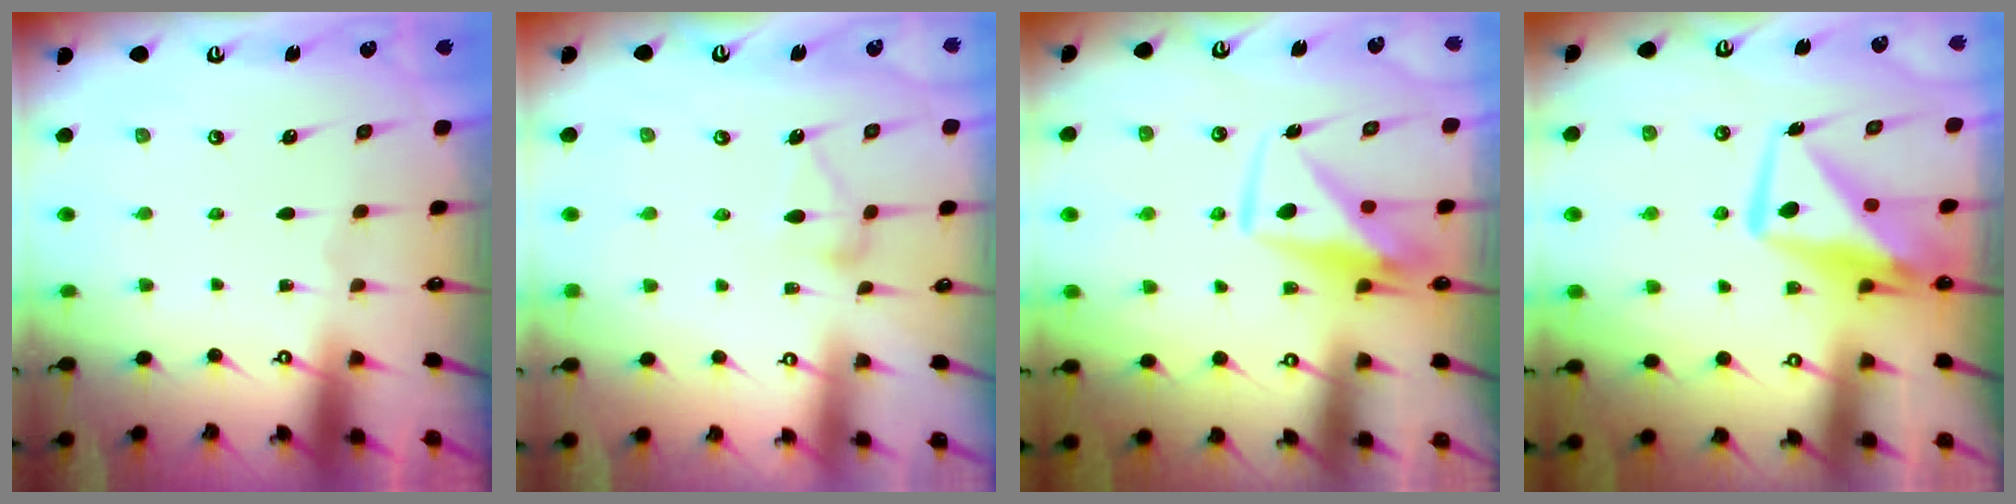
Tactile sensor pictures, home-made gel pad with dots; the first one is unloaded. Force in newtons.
{"total": 11.8, "press": 11.8, "slide": 0.5}
{"total": 9.2, "press": 9.2, "slide": 0.9}
{"total": 11.7, "press": 11.6, "slide": 1.1}